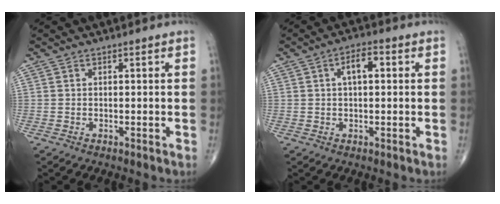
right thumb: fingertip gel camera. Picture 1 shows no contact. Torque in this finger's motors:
{"motor_torque": [-0.08, 1.20, 0.28, 0.05, 0.07]}